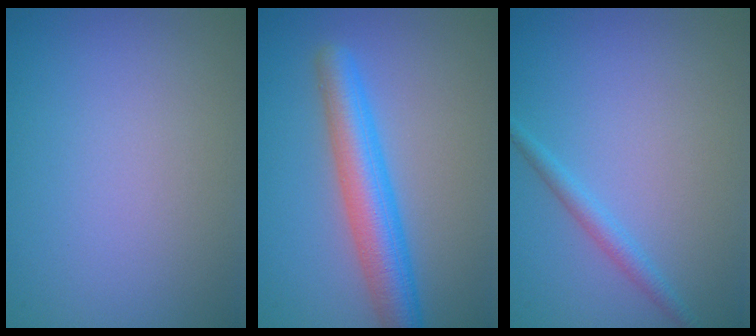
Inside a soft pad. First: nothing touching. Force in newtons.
{"total": 5.4, "press": 5.4, "slide": 0.1}
{"total": 1.6, "press": 1.6, "slide": 0.1}